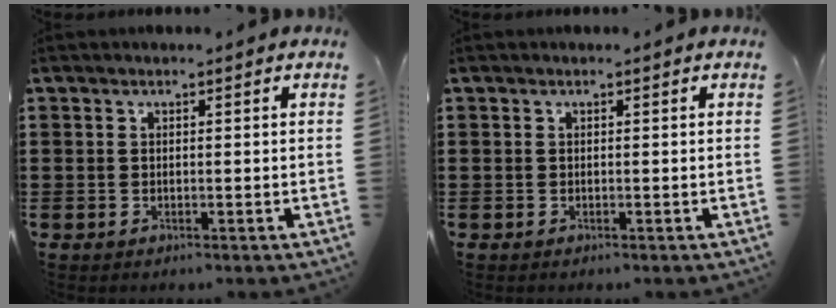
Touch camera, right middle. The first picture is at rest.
{"total": 0.0}